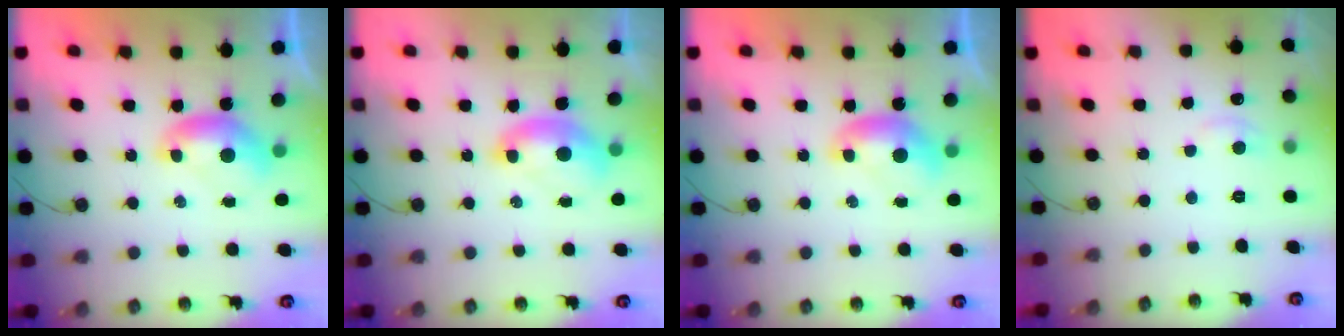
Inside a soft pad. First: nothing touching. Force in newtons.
{"total": 1.9, "press": 1.8, "slide": 0.6}
{"total": 0.0}
{"total": 1.8, "press": 1.7, "slide": 0.6}